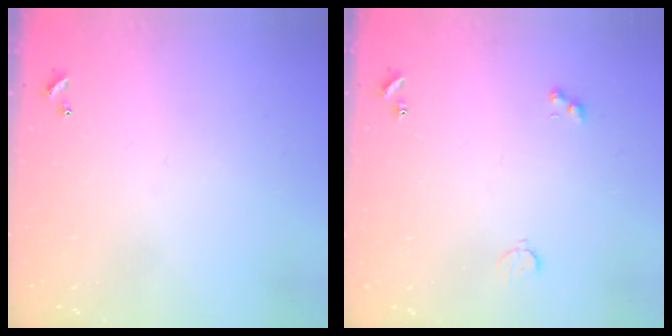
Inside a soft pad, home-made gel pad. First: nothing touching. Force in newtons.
{"total": 2.3, "press": 2.1, "slide": 0.8}